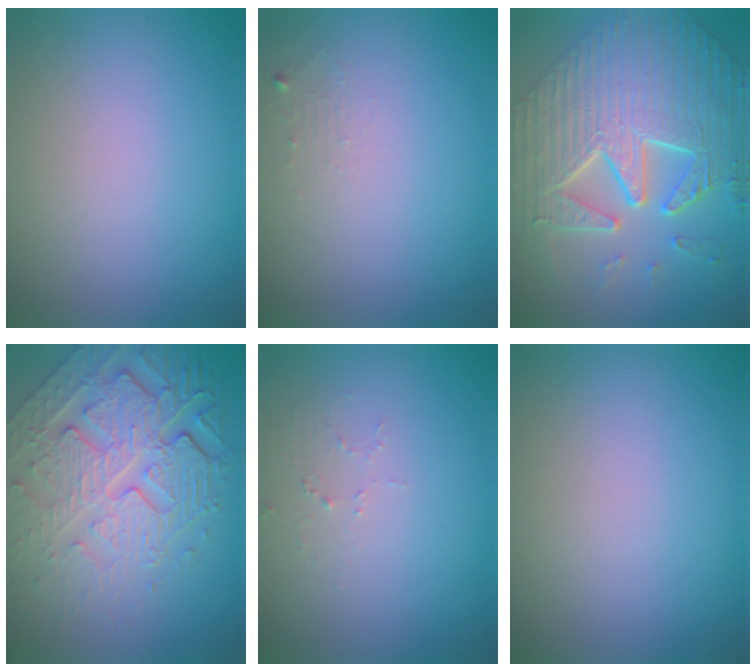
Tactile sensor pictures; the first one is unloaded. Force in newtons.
{"total": 1.0, "press": 1.0, "slide": 0.1}
{"total": 9.8, "press": 7.4, "slide": 6.3}
{"total": 8.5, "press": 5.9, "slide": 6.2}
{"total": 1.1, "press": 1.1, "slide": 0.1}
{"total": 0.0}